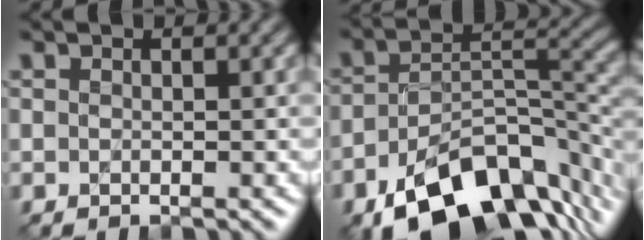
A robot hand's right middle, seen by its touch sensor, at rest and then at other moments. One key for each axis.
{"total": 12.7, "fx": -7.4, "fy": 6.4, "fz": 8.0, "tx": -0.124, "ty": -0.005, "tz": -0.129}